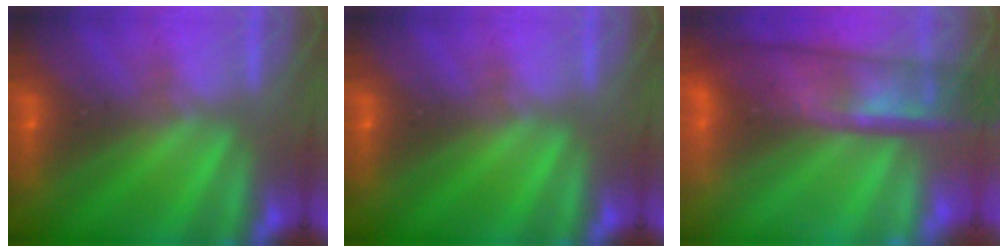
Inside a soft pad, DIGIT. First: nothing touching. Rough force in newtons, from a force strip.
{"total": 0.0}
{"total": 5.6}